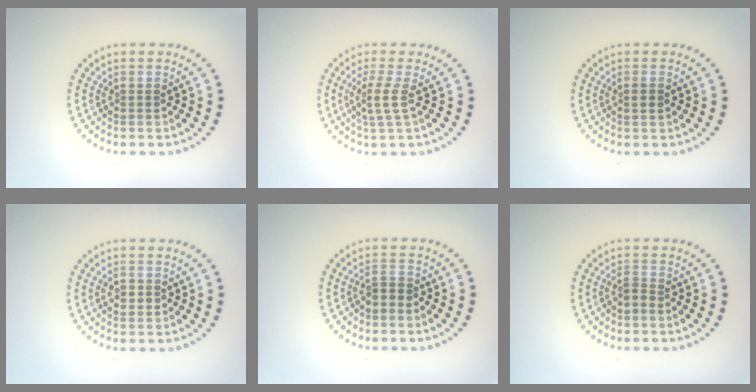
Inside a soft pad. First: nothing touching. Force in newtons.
{"total": 2.2, "press": 1.7, "slide": 1.5}
{"total": 0.9, "press": 0.8, "slide": 0.3}
{"total": 1.1, "press": 1.0, "slide": 0.2}
{"total": 1.3, "press": 1.0, "slide": 0.8}
{"total": 1.1, "press": 0.9, "slide": 0.7}